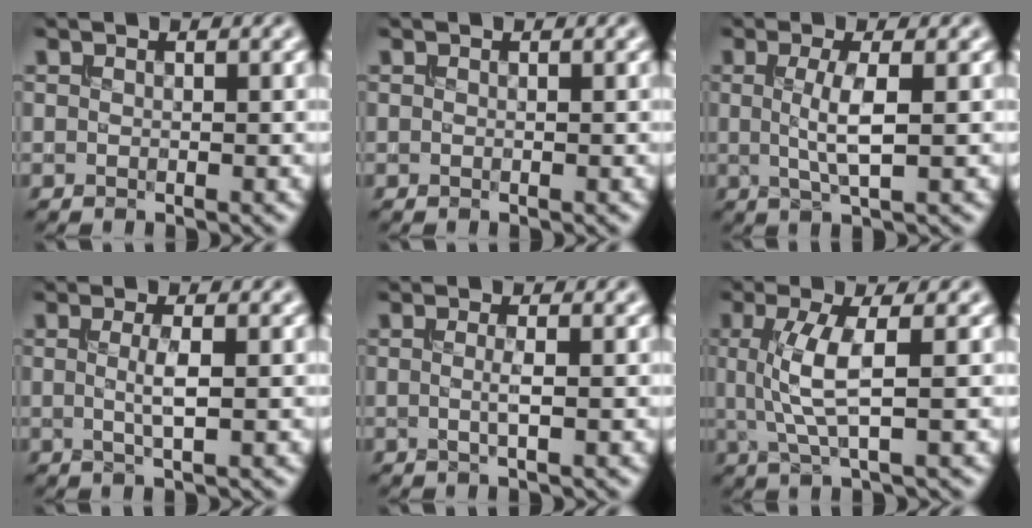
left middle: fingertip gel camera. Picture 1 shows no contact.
{"total": 0.0}
{"total": 3.0, "force": [0.1, 0.4, 3.0], "torque": [-0.063, -0.002, 0.003]}
{"total": 1.9, "force": [0.0, 0.2, 1.8], "torque": [-0.038, 0.001, 0.000]}
{"total": 1.1, "force": [-0.2, 0.0, 1.1], "torque": [-0.024, -0.001, -0.005]}
{"total": 4.2, "force": [0.4, 0.8, 4.1], "torque": [-0.092, 0.000, 0.014]}